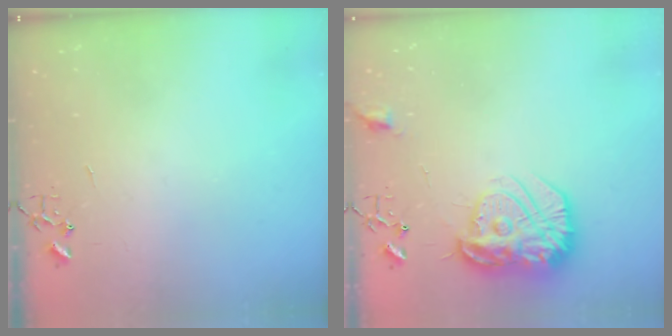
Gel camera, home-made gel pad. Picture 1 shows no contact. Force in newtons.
{"total": 18.0, "press": 17.9, "slide": 1.6}